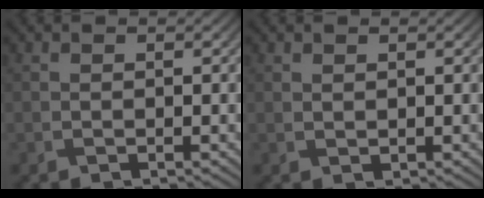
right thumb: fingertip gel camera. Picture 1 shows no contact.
{"total": 0.6, "force": [0.5, 0.2, 0.2], "torque": [-0.006, -0.002, 0.011]}